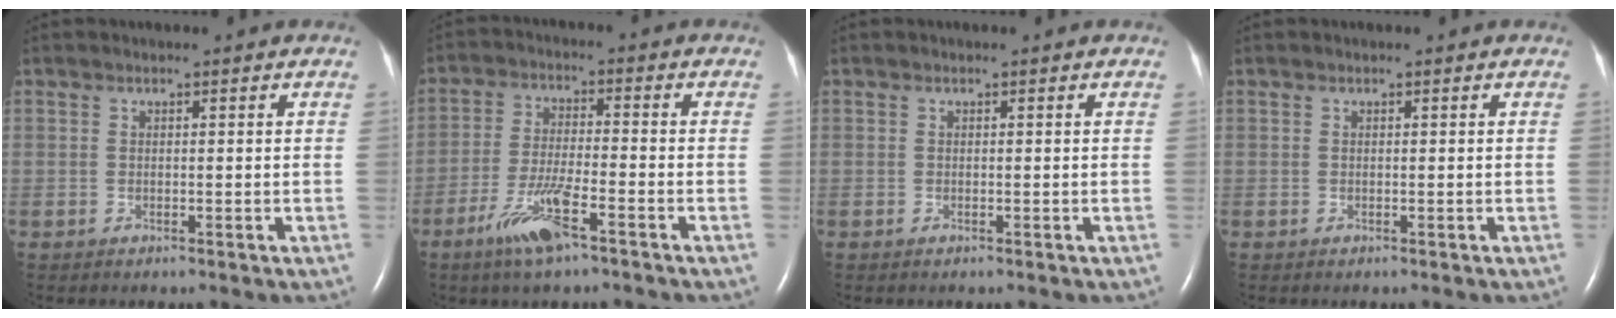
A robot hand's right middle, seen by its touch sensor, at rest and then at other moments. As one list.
[{"total": 8.0, "force": [-4.8, 0.9, 6.3], "torque": [-0.134, -0.013, -0.090]}, {"total": 0.0}, {"total": 0.0}]